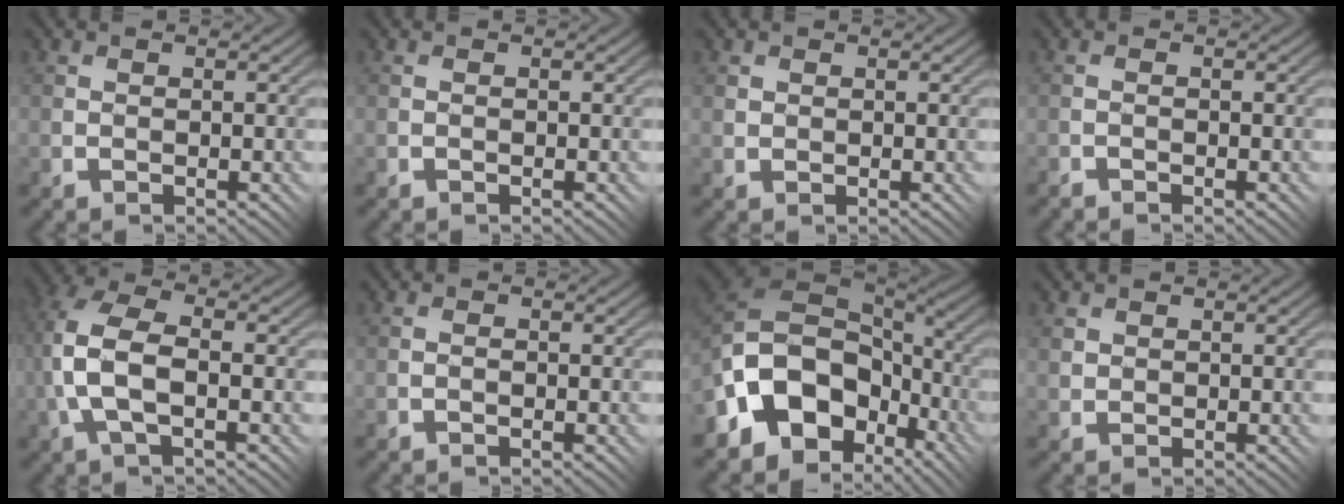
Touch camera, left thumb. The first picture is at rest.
{"total": 0.0}
{"total": 0.9, "force": [0.5, 0.7, 0.3], "torque": [-0.010, 0.001, 0.008]}
{"total": 0.9, "force": [-0.8, -0.3, -0.2], "torque": [0.005, 0.005, -0.018]}
{"total": 9.0, "force": [-1.1, 4.6, 7.7], "torque": [-0.192, 0.013, -0.030]}
{"total": 0.7, "force": [-0.3, 0.4, 0.5], "torque": [0.001, 0.007, -0.006]}
{"total": 14.8, "force": [-5.0, 10.9, 8.6], "torque": [-0.182, -0.013, -0.095]}
{"total": 1.3, "force": [0.7, 1.1, 0.3], "torque": [-0.016, 0.000, 0.014]}